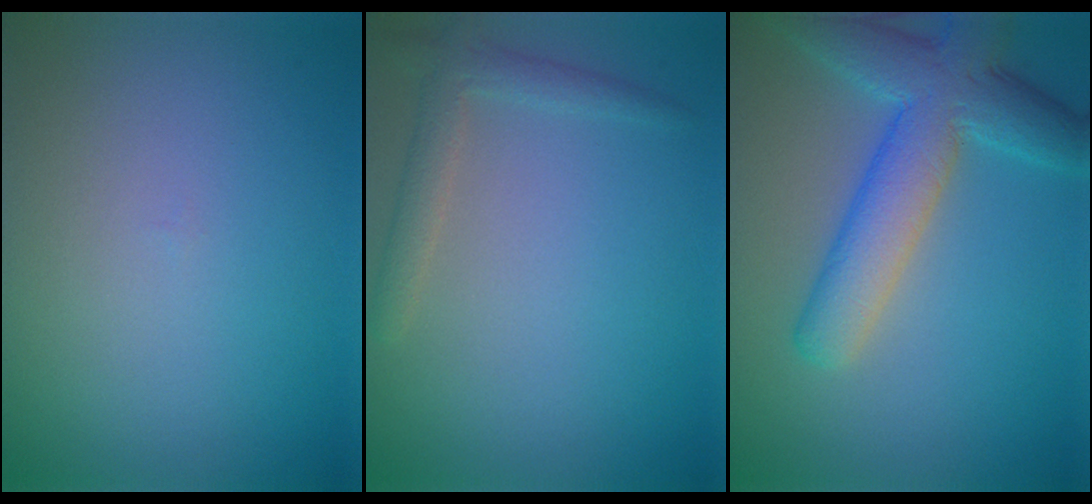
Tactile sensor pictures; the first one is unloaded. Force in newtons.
{"total": 2.0, "press": 2.0, "slide": 0.3}
{"total": 7.0, "press": 7.0, "slide": 0.3}